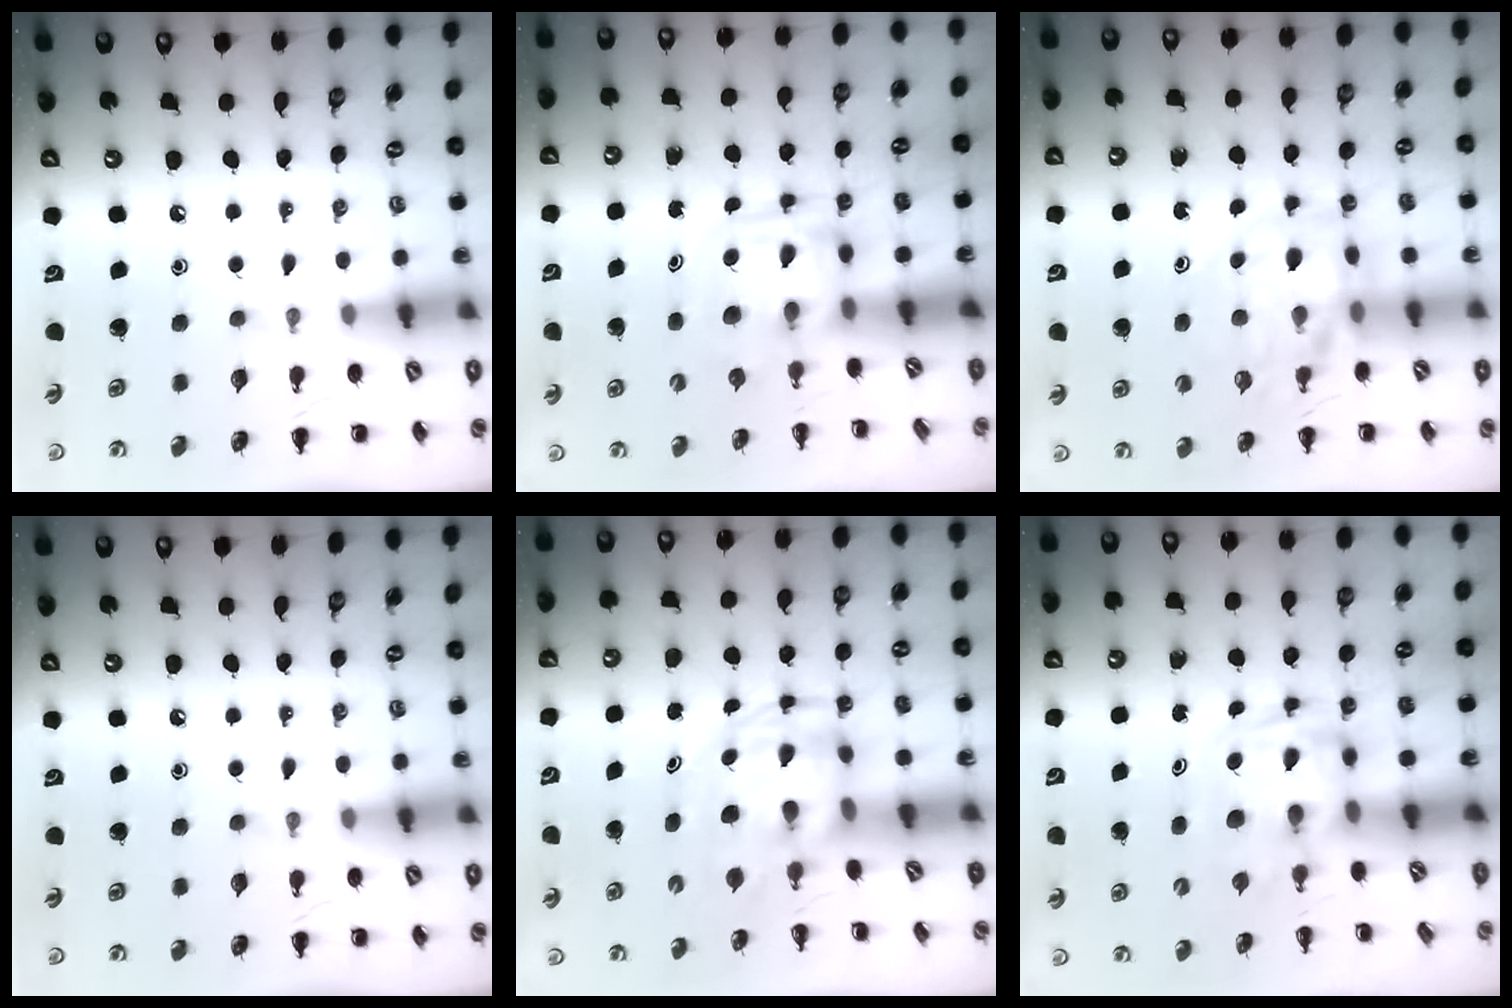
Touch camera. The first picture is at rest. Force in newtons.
{"total": 3.8, "press": 3.7, "slide": 0.7}
{"total": 10.6, "press": 10.0, "slide": 3.6}
{"total": 0.0}
{"total": 4.2, "press": 4.0, "slide": 1.1}
{"total": 2.8, "press": 2.8, "slide": 0.5}